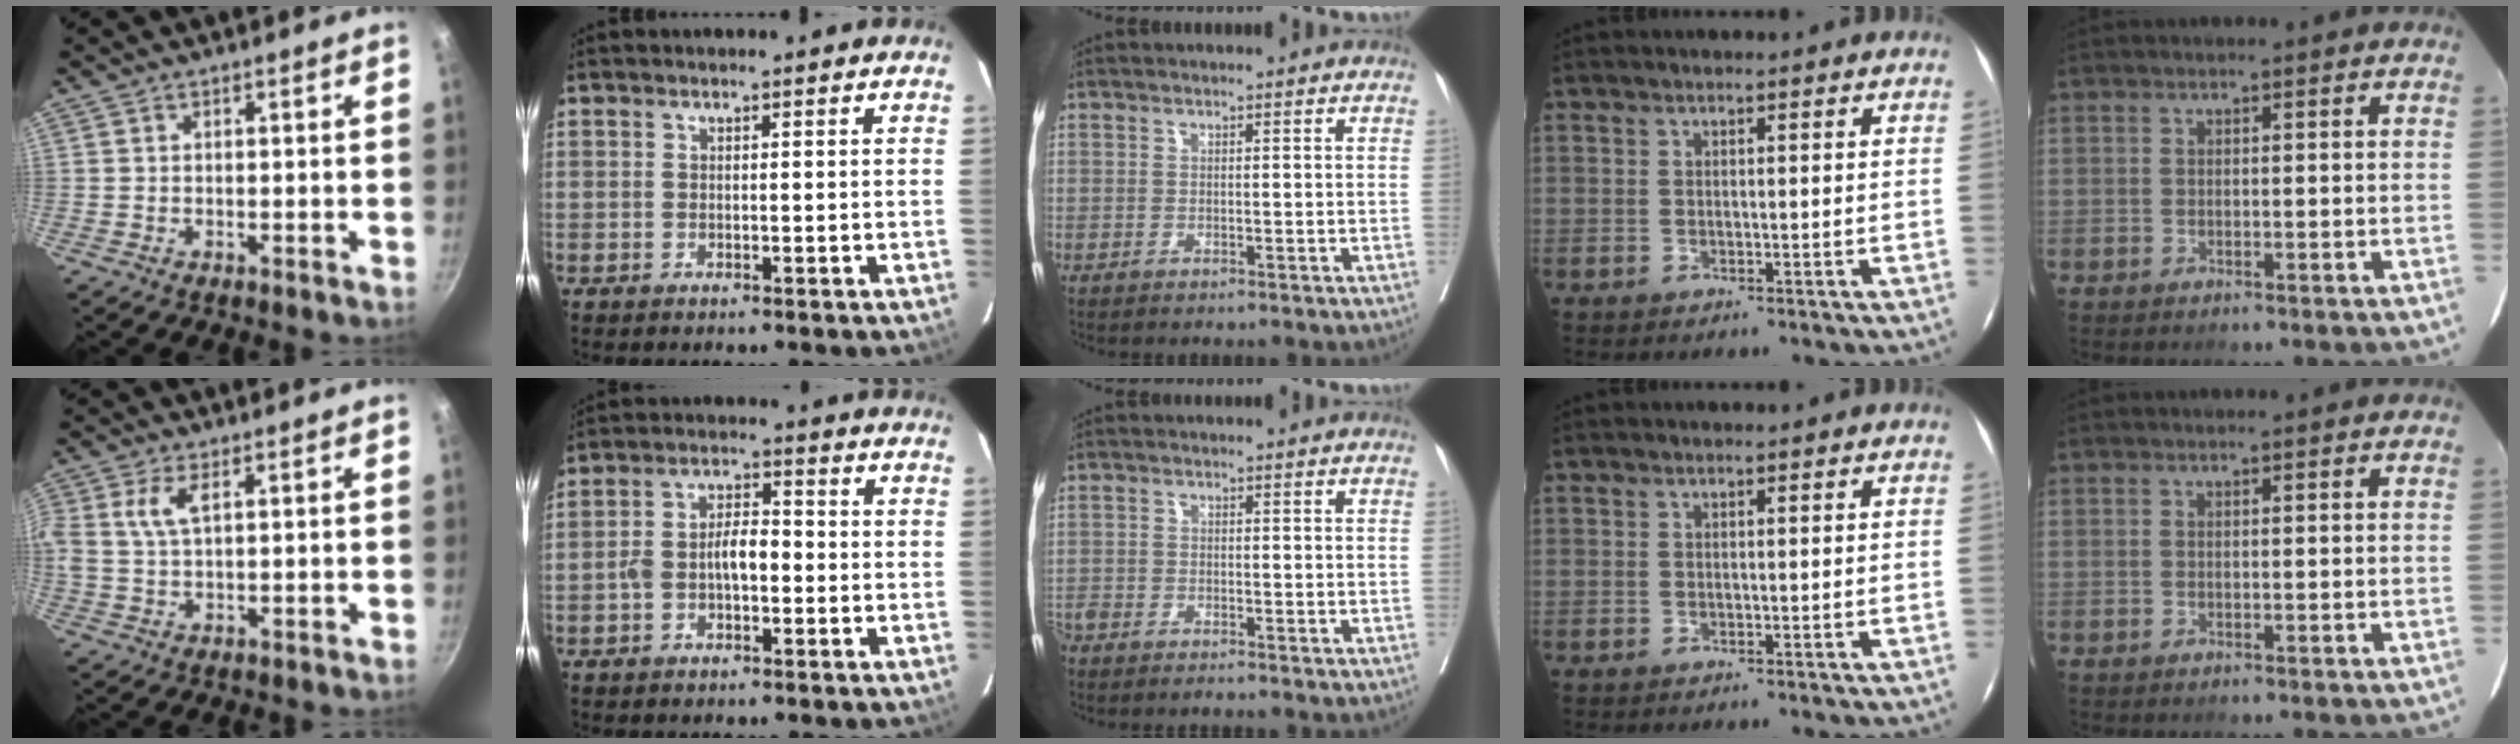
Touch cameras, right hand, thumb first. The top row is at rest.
{"thumb": {"total": 5.2, "force": [1.7, 2.4, 4.3], "torque": [-0.103, 0.004, 0.036]}, "index": {"total": 6.2, "force": [-1.2, 2.9, 5.3], "torque": [-0.111, 0.025, -0.022]}, "middle": {"total": 3.0, "force": [-2.8, 0.5, 1.0], "torque": [-0.014, -0.008, -0.052]}}